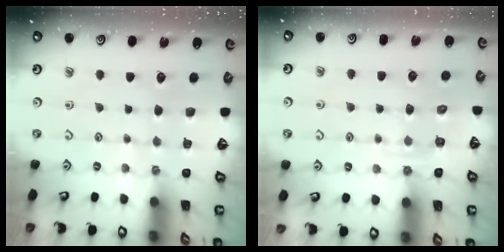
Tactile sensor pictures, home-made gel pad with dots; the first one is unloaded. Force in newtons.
{"total": 4.0, "press": 3.6, "slide": 1.7}